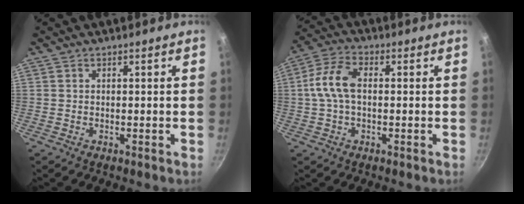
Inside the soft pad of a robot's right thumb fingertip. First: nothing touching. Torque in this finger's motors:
{"motor_torque": [1.65, 1.79, 0.98, -0.39, 0.56]}